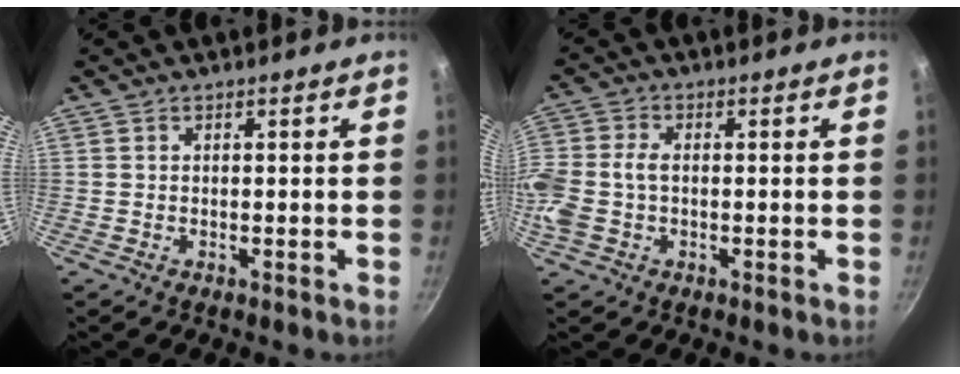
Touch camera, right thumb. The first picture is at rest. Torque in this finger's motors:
{"motor_torque": [0.87, 0.85, 1.29, -0.52, 0.39]}